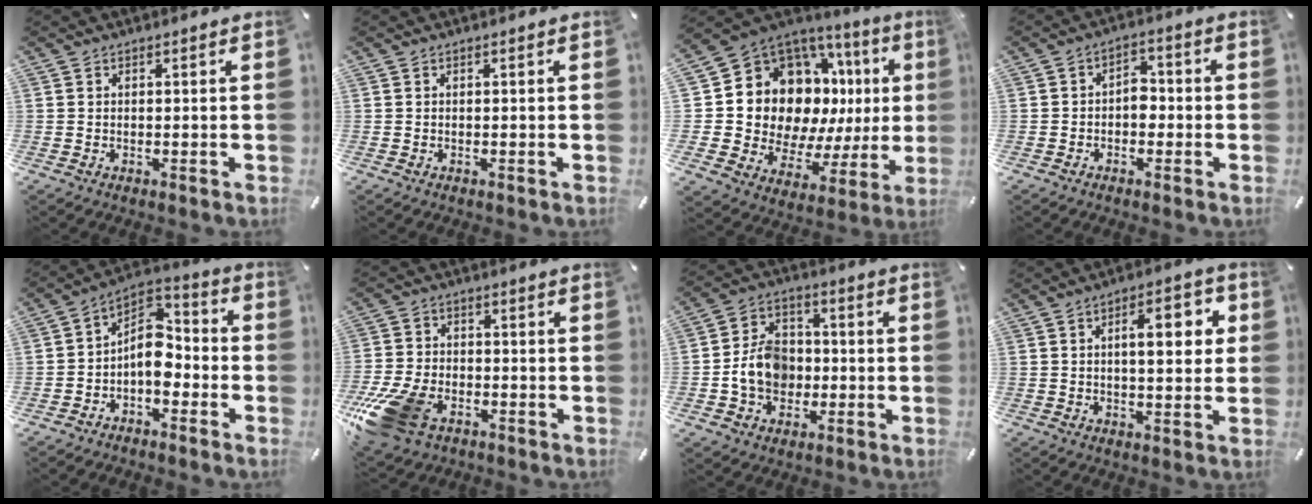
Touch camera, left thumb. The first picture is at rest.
{"total": 0.0}
{"total": 15.9, "force": [5.5, 12.0, 9.0], "torque": [-0.151, -0.074, 0.114]}
{"total": 4.3, "force": [-1.1, 3.1, 2.8], "torque": [-0.036, 0.009, -0.026]}
{"total": 9.5, "force": [-2.8, 6.6, 6.2], "torque": [-0.109, 0.010, -0.055]}
{"total": 15.2, "force": [-7.6, 9.6, 9.0], "torque": [-0.186, 0.037, -0.129]}
{"total": 9.9, "force": [-1.8, 8.4, 4.9], "torque": [-0.096, 0.022, -0.032]}
{"total": 9.3, "force": [2.2, 4.2, 7.9], "torque": [-0.109, -0.004, 0.026]}